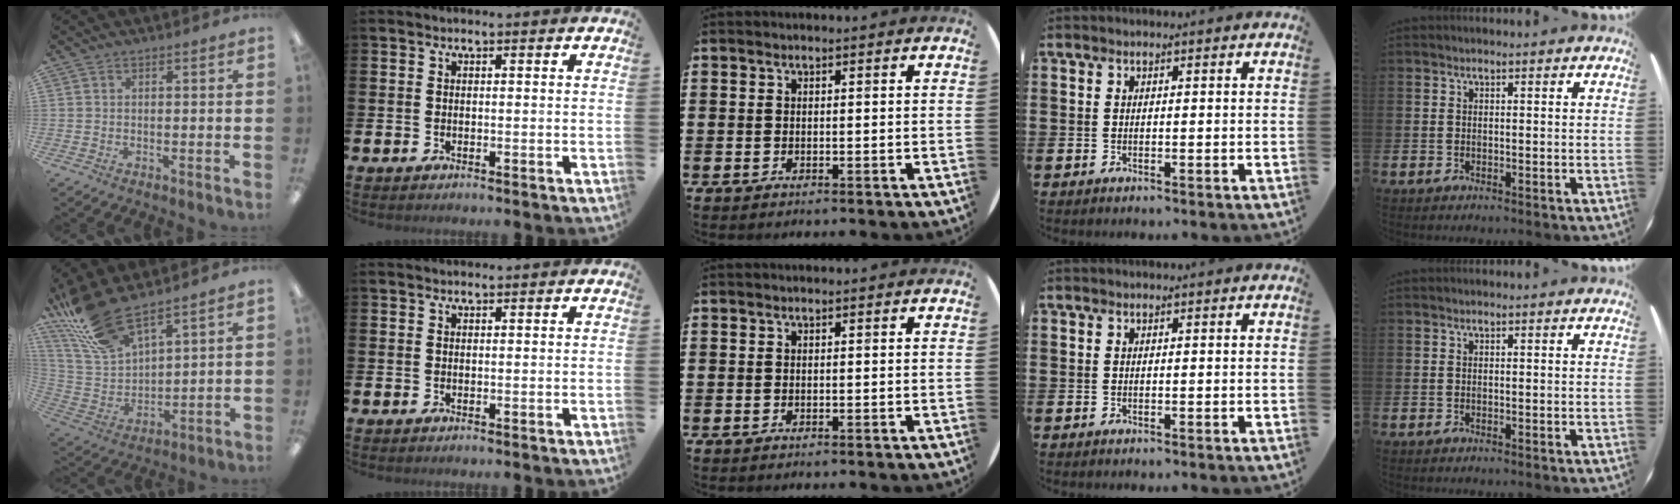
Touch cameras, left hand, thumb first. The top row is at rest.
{"thumb": {"total": 16.8, "force": [13.3, 5.6, 8.7], "torque": [-0.208, -0.064, 0.242]}, "index": {"total": 0.6, "force": [0.6, 0.0, 0.0], "torque": [0.008, -0.002, 0.009]}}